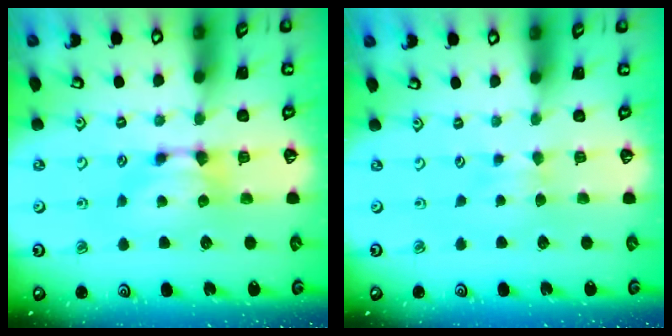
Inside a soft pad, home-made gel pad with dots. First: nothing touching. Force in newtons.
{"total": 2.9, "press": 2.9, "slide": 0.4}